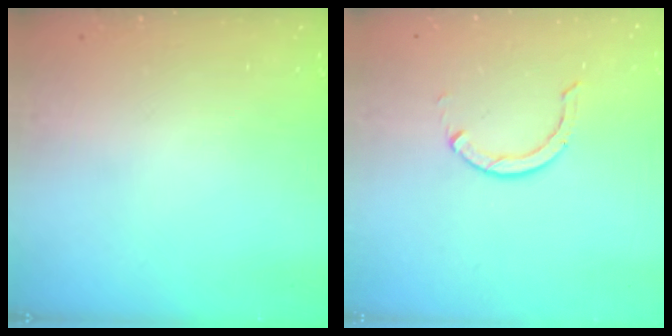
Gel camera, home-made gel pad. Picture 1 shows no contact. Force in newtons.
{"total": 2.9, "press": 2.9, "slide": 0.4}